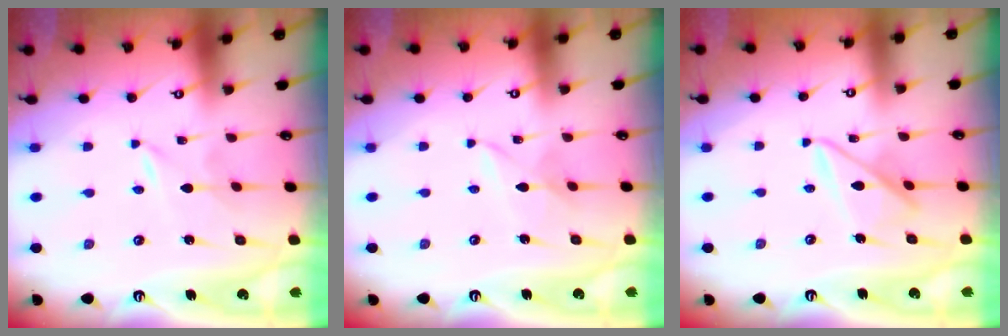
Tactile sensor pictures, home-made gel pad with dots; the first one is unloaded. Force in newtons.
{"total": 2.6, "press": 2.6, "slide": 0.3}
{"total": 10.4, "press": 10.3, "slide": 0.9}